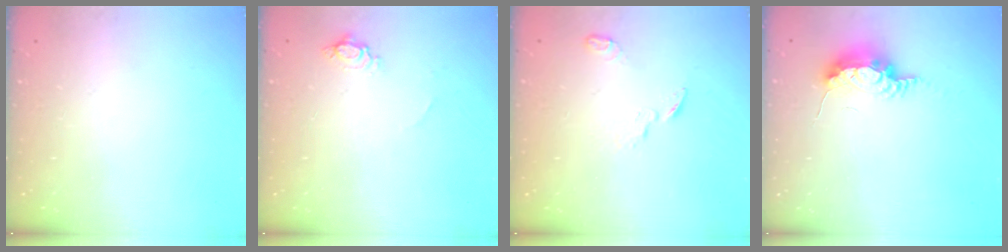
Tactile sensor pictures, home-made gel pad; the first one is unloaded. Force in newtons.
{"total": 6.9, "press": 6.8, "slide": 0.7}
{"total": 4.6, "press": 4.5, "slide": 0.5}
{"total": 14.8, "press": 10.1, "slide": 10.8}